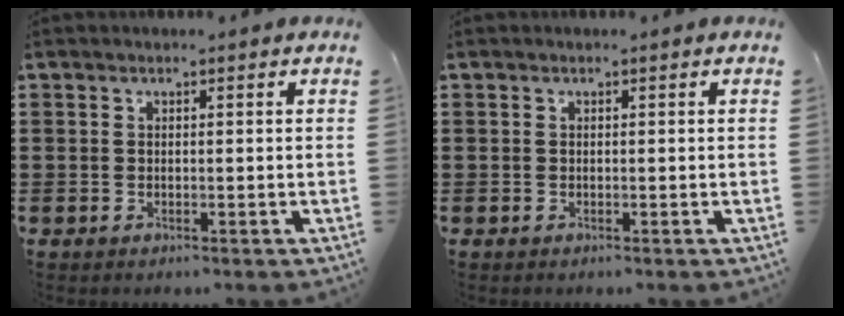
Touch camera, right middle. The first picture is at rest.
{"total": 0.0}